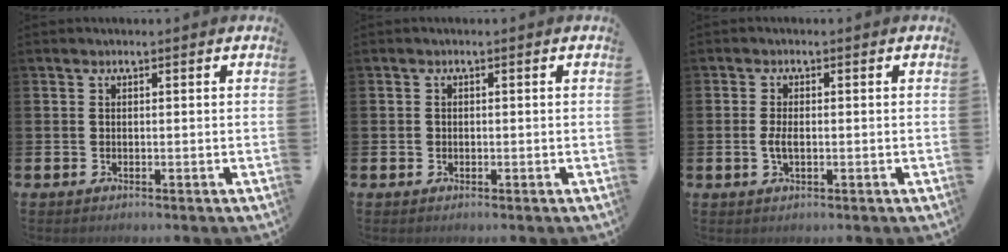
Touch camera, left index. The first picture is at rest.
{"total": 0.8, "force": [0.0, 0.8, 0.2], "torque": [-0.009, 0.010, -0.002]}
{"total": 2.2, "force": [-0.3, 1.0, 2.0], "torque": [-0.032, 0.000, -0.007]}